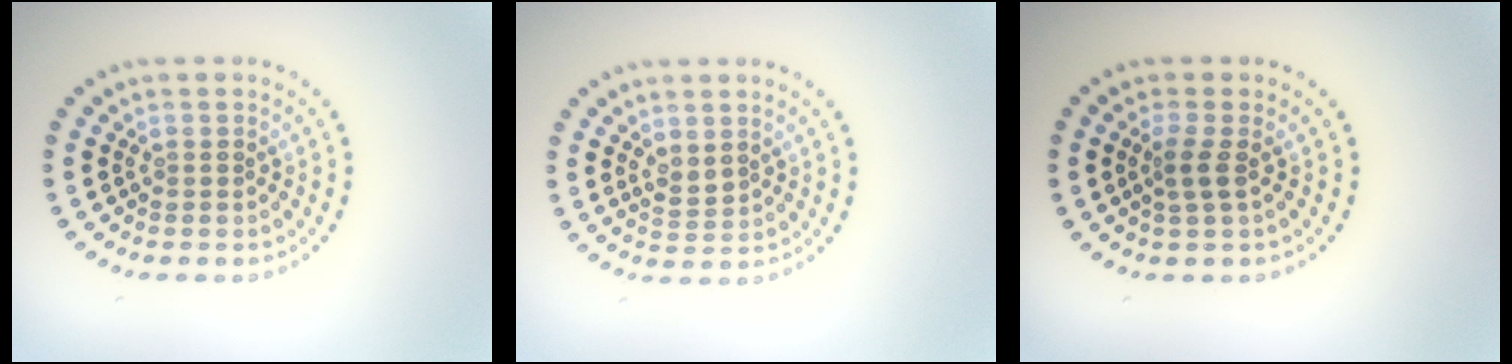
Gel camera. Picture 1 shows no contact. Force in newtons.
{"total": 1.4, "press": 1.3, "slide": 0.6}
{"total": 1.6, "press": 1.2, "slide": 1.0}